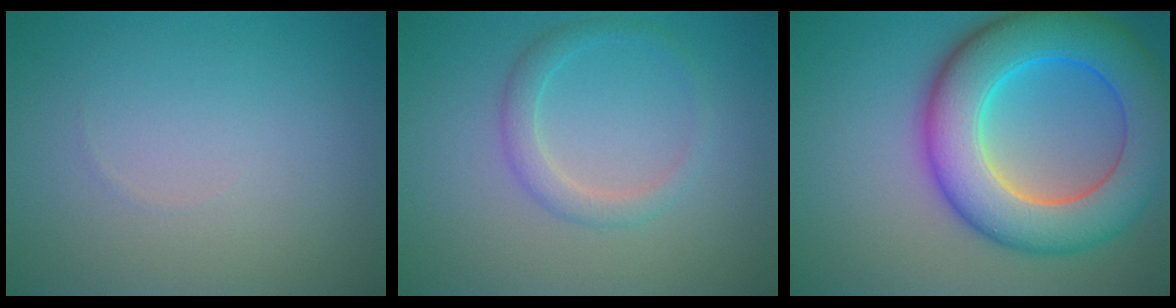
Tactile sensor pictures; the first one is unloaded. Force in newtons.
{"total": 2.1, "press": 2.1, "slide": 0.1}
{"total": 11.1, "press": 11.1, "slide": 0.5}